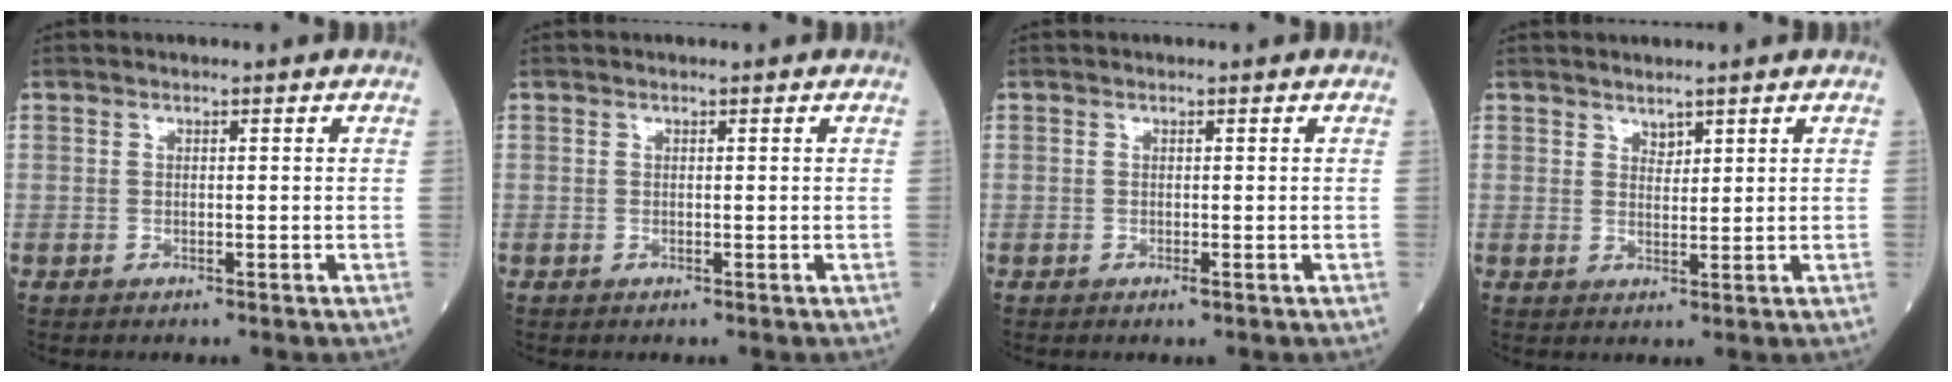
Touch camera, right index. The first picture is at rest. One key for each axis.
{"total": 0.0}
{"total": 0.9, "fx": -0.4, "fy": 0.1, "fz": 0.8, "tx": -0.017, "ty": -0.003, "tz": -0.005}
{"total": 1.7, "fx": 1.4, "fy": 0.7, "fz": 0.6, "tx": -0.012, "ty": -0.002, "tz": 0.028}